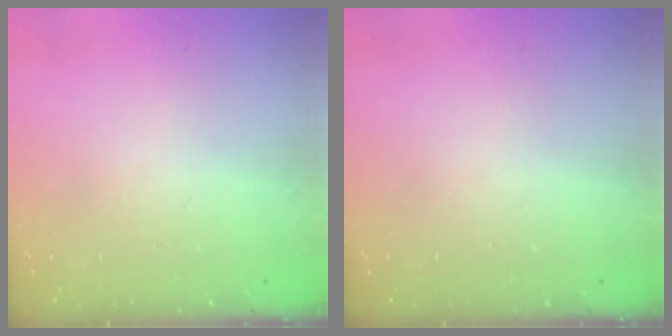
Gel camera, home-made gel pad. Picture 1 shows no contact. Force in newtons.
{"total": 0.0}